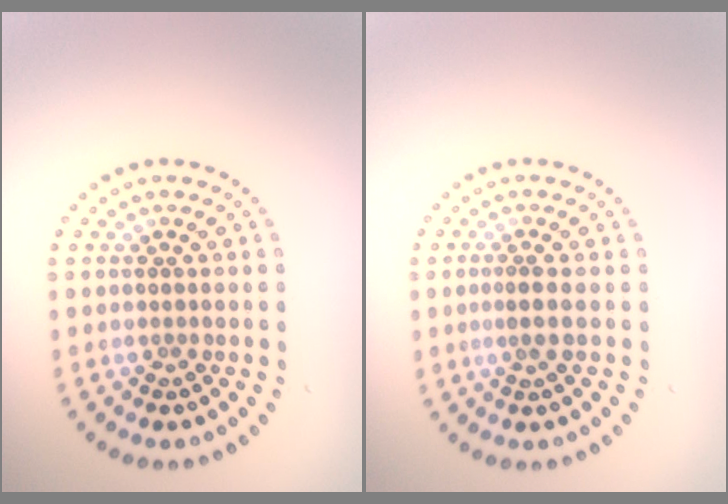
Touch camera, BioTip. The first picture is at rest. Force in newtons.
{"total": 1.6, "press": 1.3, "slide": 0.9}